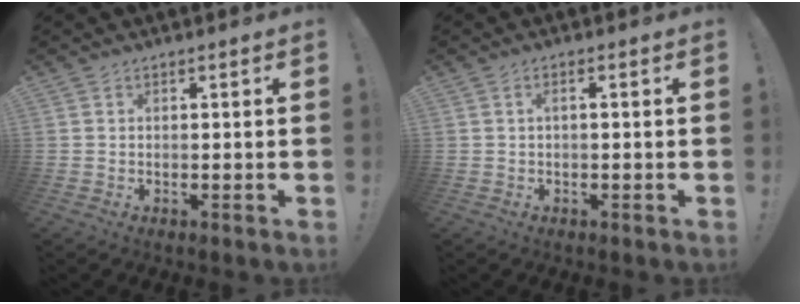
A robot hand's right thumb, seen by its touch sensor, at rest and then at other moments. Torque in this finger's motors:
{"motor_torque": [-0.06, -0.03, -0.21, 0.20, 0.09]}